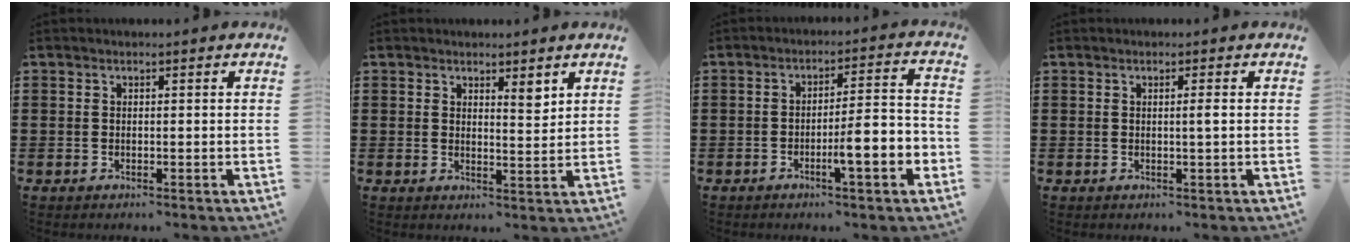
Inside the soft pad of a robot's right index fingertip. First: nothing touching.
{"total": 2.8, "force": [2.3, 0.8, 1.4], "torque": [-0.022, 0.001, 0.040]}
{"total": 6.9, "force": [-2.9, 0.9, 6.2], "torque": [-0.090, -0.003, -0.051]}
{"total": 1.2, "force": [0.1, -0.2, 1.1], "torque": [-0.022, -0.004, 0.000]}